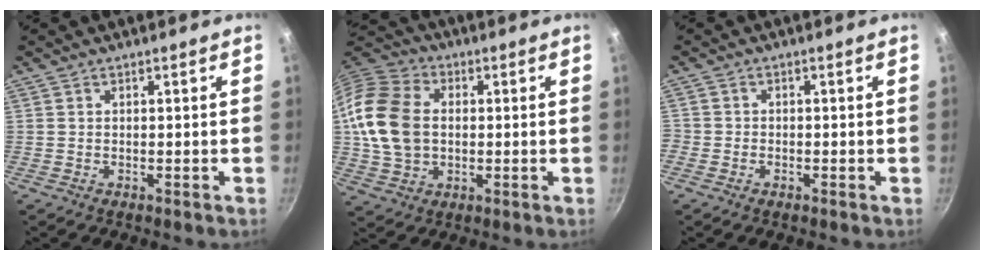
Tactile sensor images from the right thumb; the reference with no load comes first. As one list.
[{"total": 15.2, "force": [0.9, 11.2, 10.3], "torque": [-0.179, 0.014, 0.008]}, {"total": 1.8, "force": [-1.0, 1.3, 0.5], "torque": [-0.012, 0.006, -0.024]}]